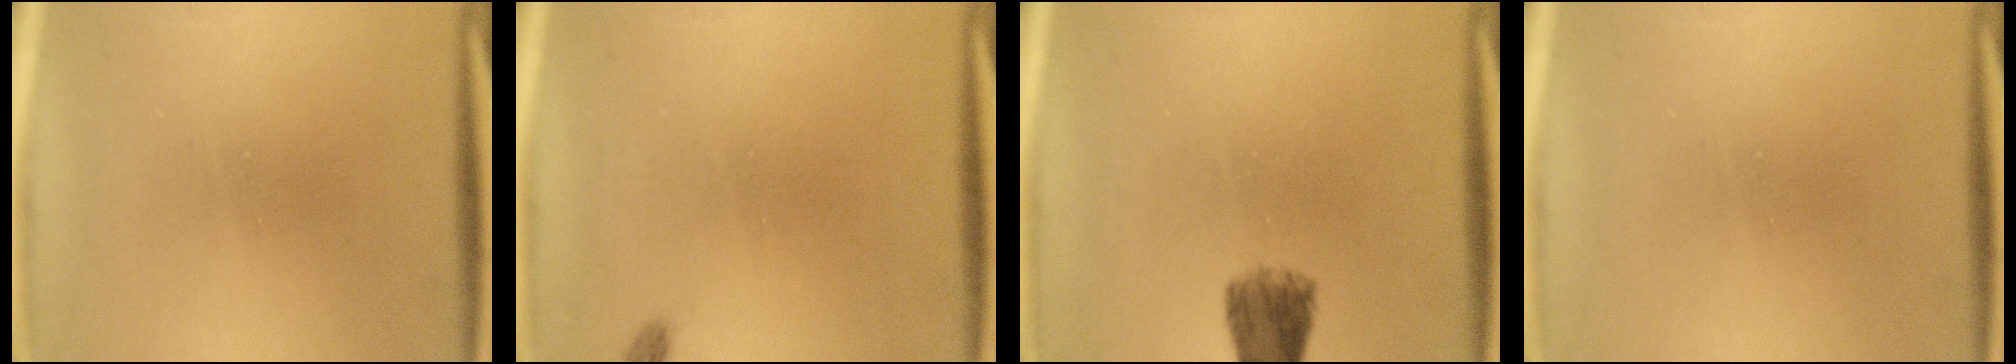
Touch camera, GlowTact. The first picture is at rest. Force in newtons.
{"total": 1.1}
{"total": 4.6}
{"total": 0.0}